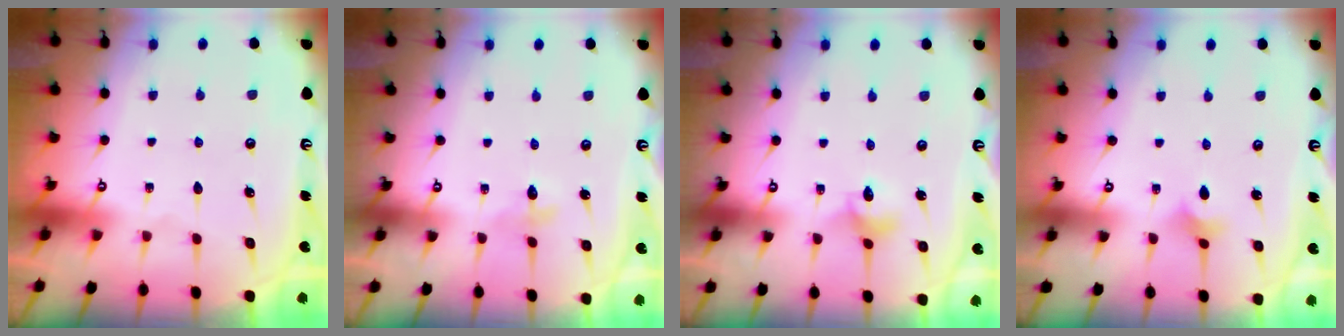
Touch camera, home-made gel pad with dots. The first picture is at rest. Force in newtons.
{"total": 2.6, "press": 2.6, "slide": 0.3}
{"total": 4.2, "press": 4.2, "slide": 0.3}
{"total": 2.0, "press": 1.9, "slide": 0.6}